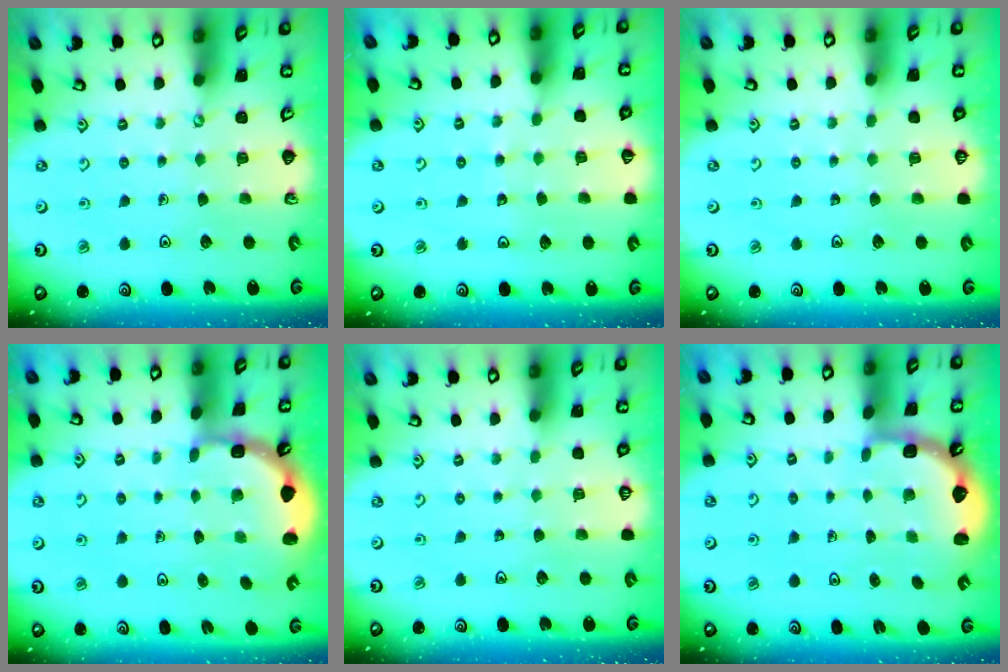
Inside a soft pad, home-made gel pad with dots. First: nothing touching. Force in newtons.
{"total": 4.9, "press": 4.8, "slide": 0.7}
{"total": 0.0}
{"total": 2.0, "press": 1.8, "slide": 0.8}
{"total": 0.0}
{"total": 2.2, "press": 1.8, "slide": 1.3}